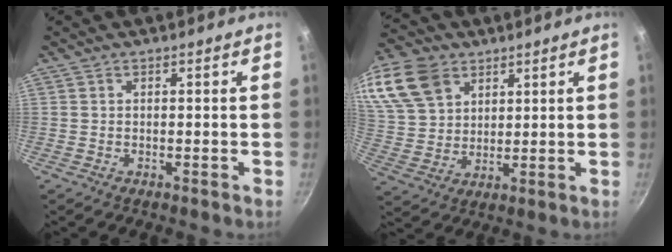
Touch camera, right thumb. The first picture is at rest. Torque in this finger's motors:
{"motor_torque": [0.11, 0.26, 0.29, -0.13, 0.23]}